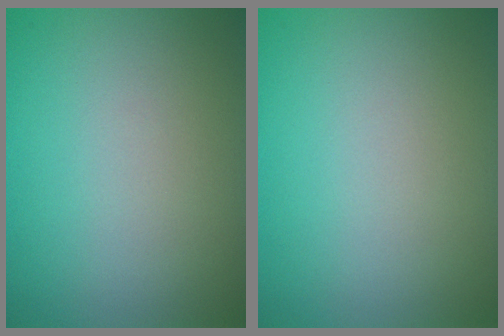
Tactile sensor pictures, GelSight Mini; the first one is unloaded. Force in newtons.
{"total": 0.0}